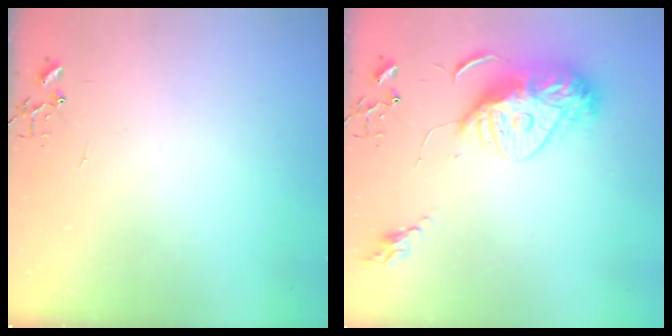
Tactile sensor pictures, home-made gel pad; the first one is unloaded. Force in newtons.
{"total": 15.7, "press": 15.6, "slide": 1.4}